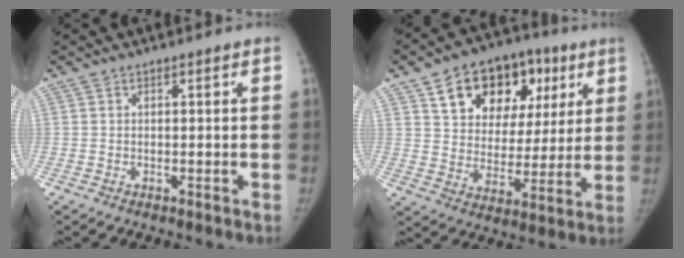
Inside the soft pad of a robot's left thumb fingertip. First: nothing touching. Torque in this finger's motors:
{"motor_torque": [1.22, 1.22, 0.90, -0.91, 0.24]}